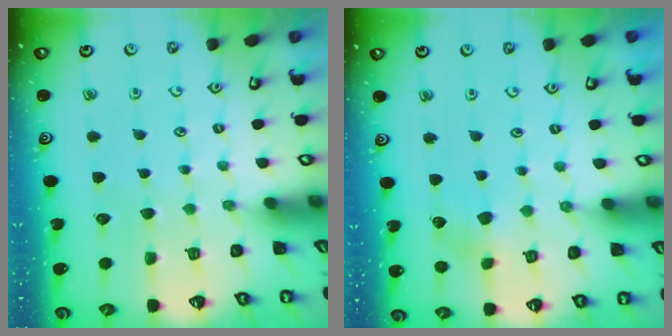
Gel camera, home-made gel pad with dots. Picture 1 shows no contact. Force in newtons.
{"total": 3.8, "press": 3.8, "slide": 0.4}